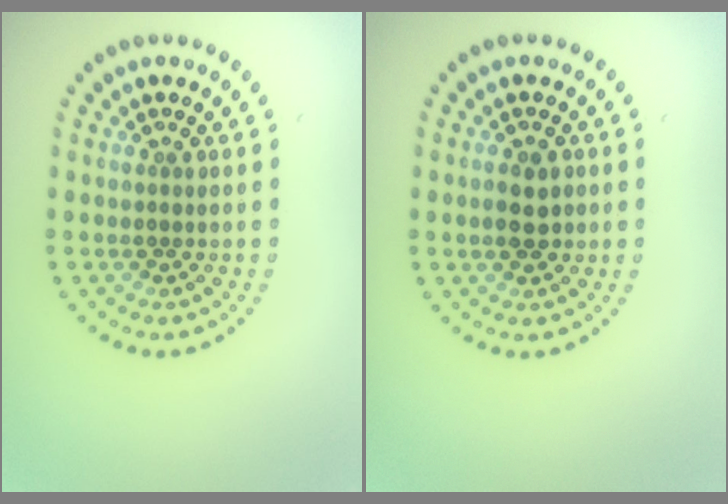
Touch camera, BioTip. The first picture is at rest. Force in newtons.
{"total": 2.3, "press": 2.3, "slide": 0.1}